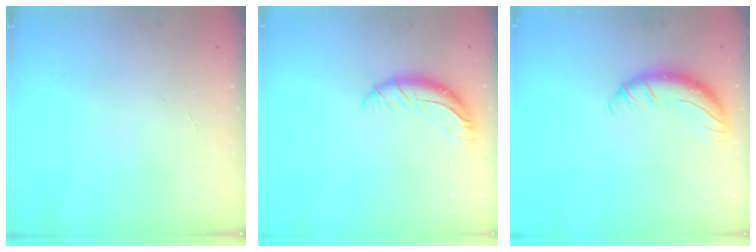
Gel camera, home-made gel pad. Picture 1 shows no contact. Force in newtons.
{"total": 10.1, "press": 10.0, "slide": 1.3}
{"total": 10.1, "press": 9.9, "slide": 1.9}